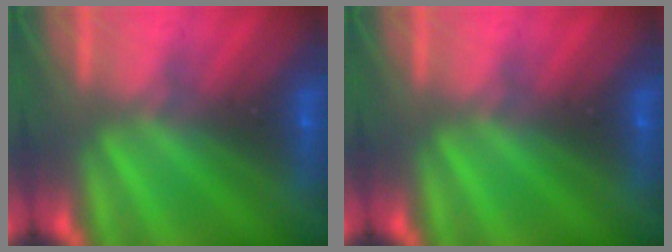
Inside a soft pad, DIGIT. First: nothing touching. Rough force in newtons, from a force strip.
{"total": 0.0}